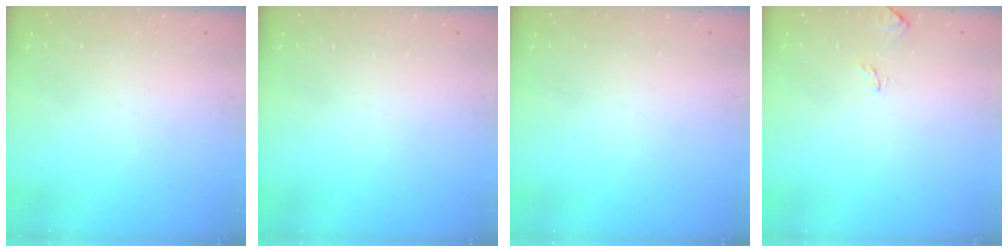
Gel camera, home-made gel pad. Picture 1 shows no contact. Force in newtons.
{"total": 0.0}
{"total": 0.0}
{"total": 4.9, "press": 4.8, "slide": 0.8}